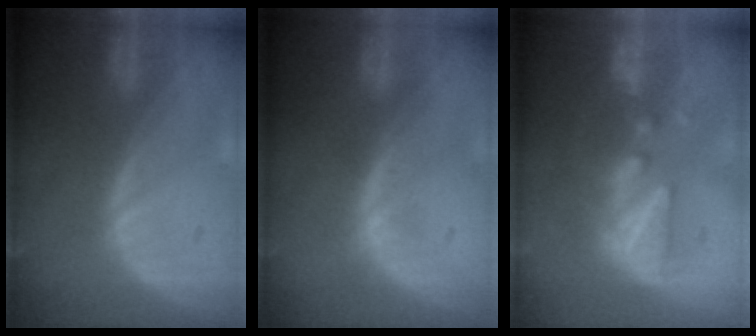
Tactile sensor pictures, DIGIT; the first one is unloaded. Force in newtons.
{"total": 1.5, "press": 1.5, "slide": 0.2}
{"total": 8.4, "press": 7.7, "slide": 3.3}